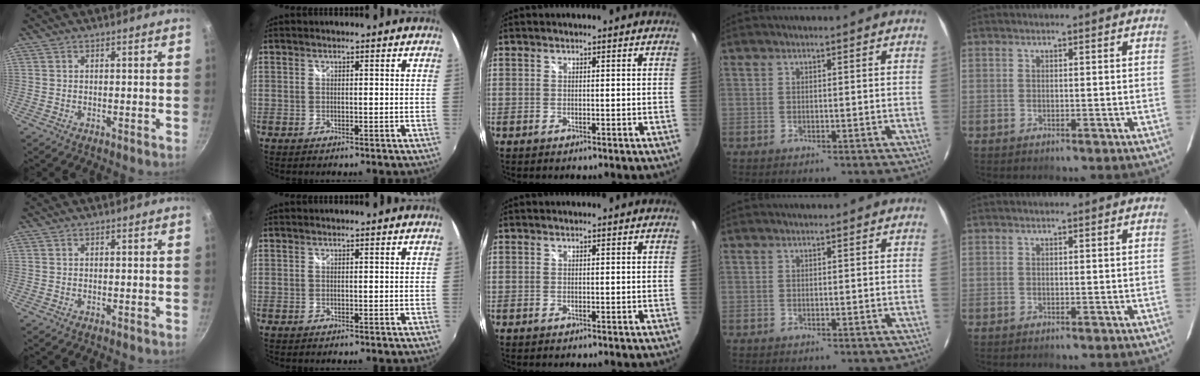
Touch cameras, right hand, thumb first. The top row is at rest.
{}